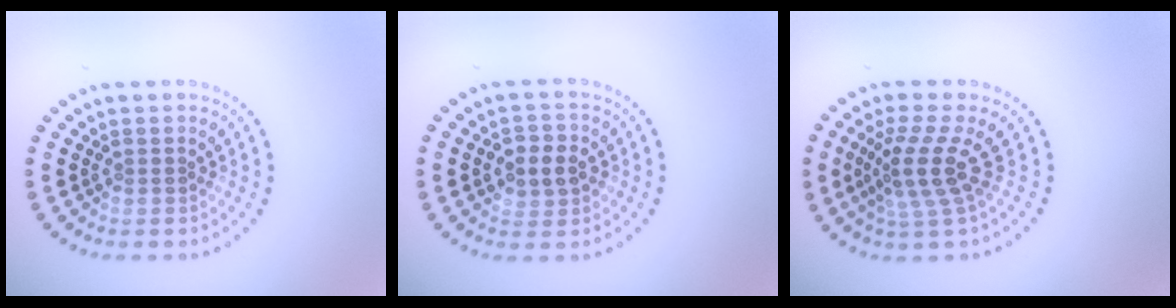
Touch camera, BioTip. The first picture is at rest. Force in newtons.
{"total": 2.9, "press": 2.8, "slide": 0.5}
{"total": 3.8, "press": 2.7, "slide": 2.7}